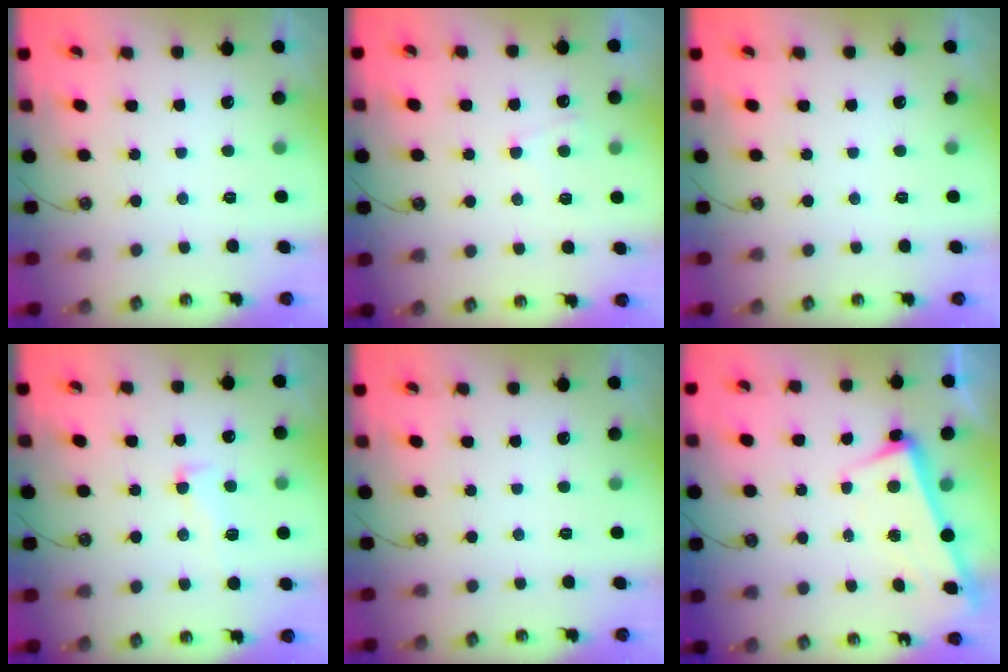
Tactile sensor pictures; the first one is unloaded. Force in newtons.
{"total": 3.7, "press": 3.6, "slide": 0.6}
{"total": 0.0}
{"total": 1.5, "press": 0.6, "slide": 1.4}
{"total": 0.0}
{"total": 2.6, "press": 2.3, "slide": 1.1}